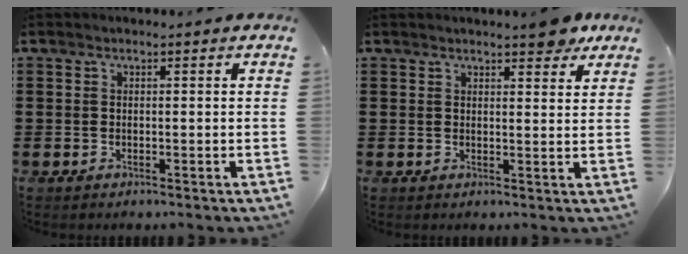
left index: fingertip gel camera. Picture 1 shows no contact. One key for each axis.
{"total": 4.4, "fx": 3.8, "fy": 1.0, "fz": 2.1, "tx": -0.025, "ty": -0.012, "tz": 0.066}